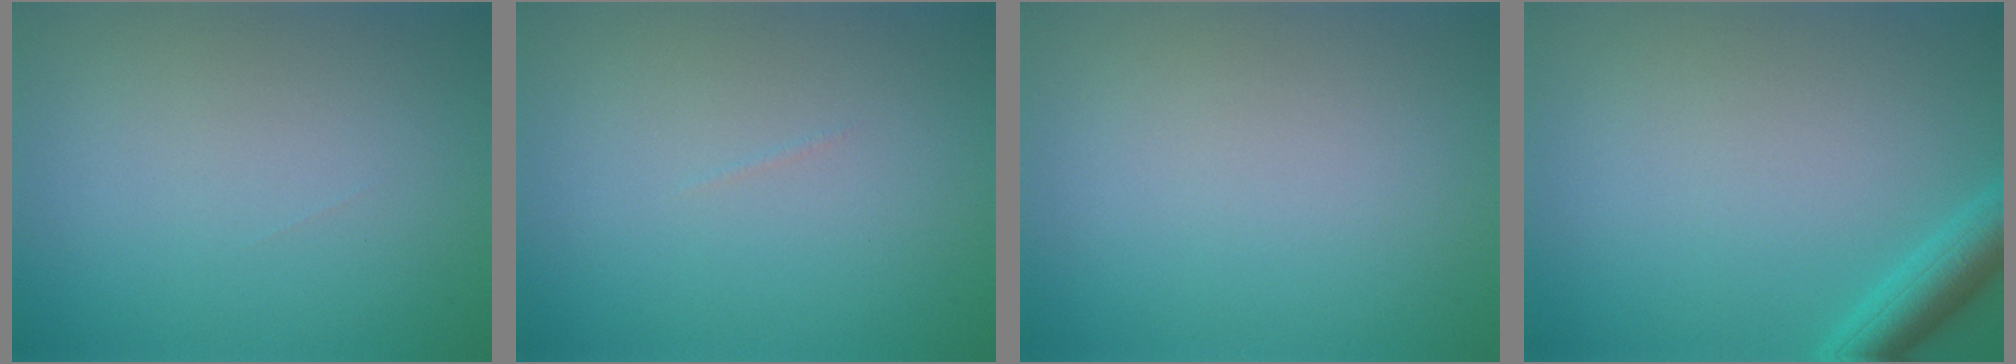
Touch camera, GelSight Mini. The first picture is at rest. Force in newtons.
{"total": 0.0}
{"total": 0.0}
{"total": 2.9, "press": 2.9, "slide": 0.2}